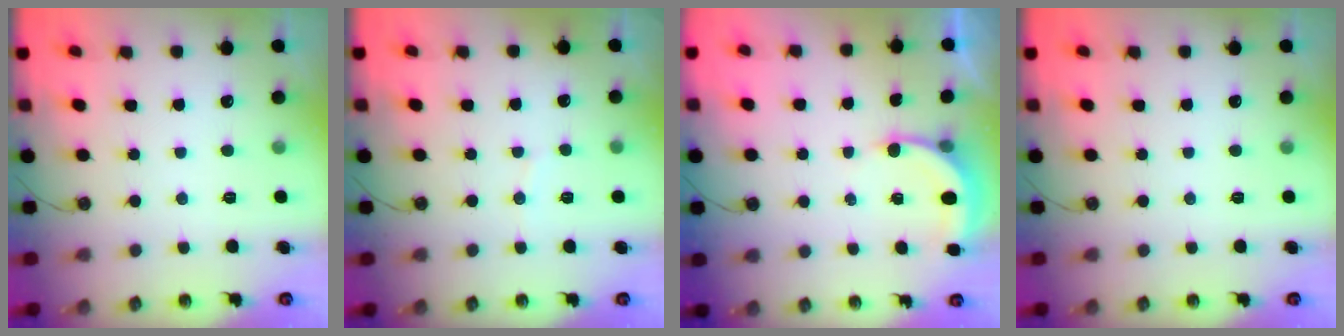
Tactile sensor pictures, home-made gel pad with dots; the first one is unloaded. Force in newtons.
{"total": 3.3, "press": 3.3, "slide": 0.3}
{"total": 5.0, "press": 4.9, "slide": 0.3}
{"total": 0.0}